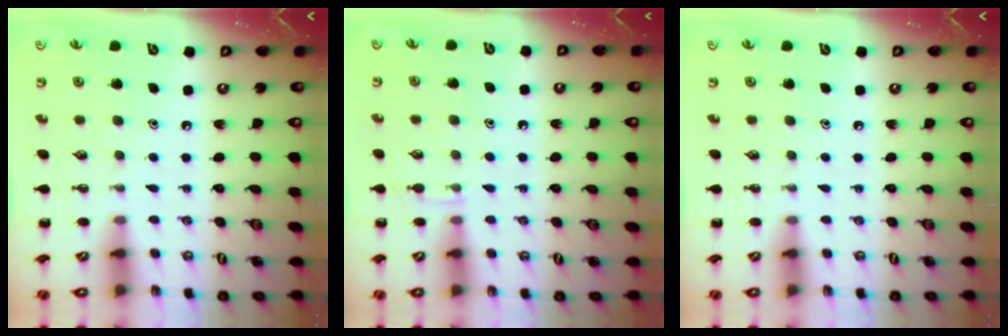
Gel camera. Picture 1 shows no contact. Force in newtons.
{"total": 4.3, "press": 3.9, "slide": 1.7}
{"total": 0.0}